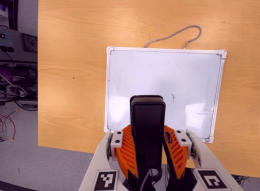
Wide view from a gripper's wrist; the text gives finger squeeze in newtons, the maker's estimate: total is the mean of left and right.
{"total": 9.8, "left": 8.1, "right": 11.5}